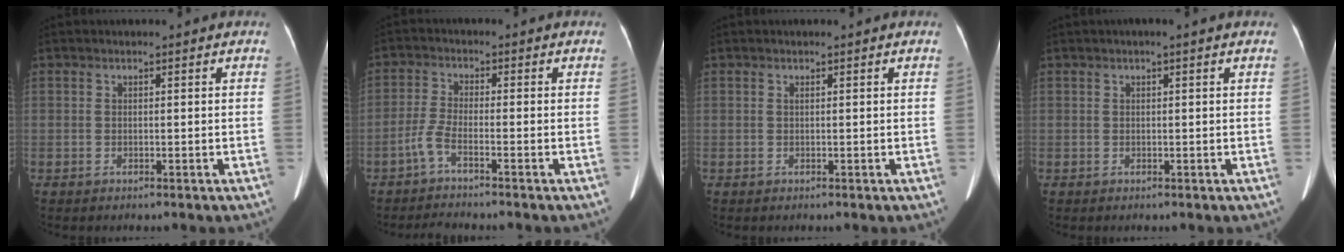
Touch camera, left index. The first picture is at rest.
{"total": 3.5, "force": [-2.7, -0.2, 2.3], "torque": [-0.062, -0.001, -0.056]}
{"total": 0.0}
{"total": 0.7, "force": [0.3, -0.1, 0.7], "torque": [-0.020, 0.006, 0.003]}